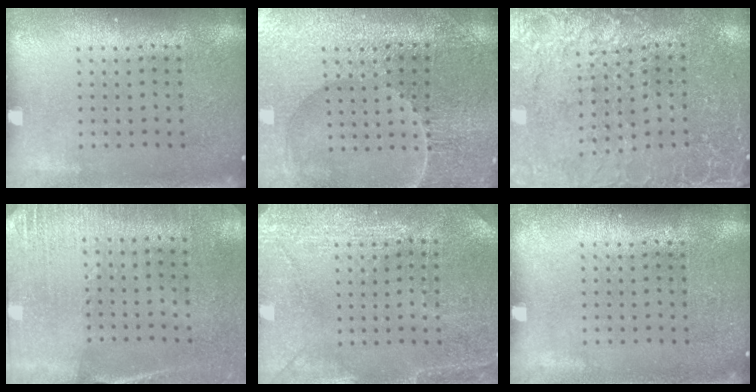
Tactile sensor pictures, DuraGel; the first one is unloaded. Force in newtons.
{"total": 3.5, "press": 3.5, "slide": 0.3}
{"total": 3.1, "press": 2.9, "slide": 0.9}
{"total": 2.7, "press": 2.6, "slide": 0.9}
{"total": 2.9, "press": 2.8, "slide": 0.6}
{"total": 0.0}